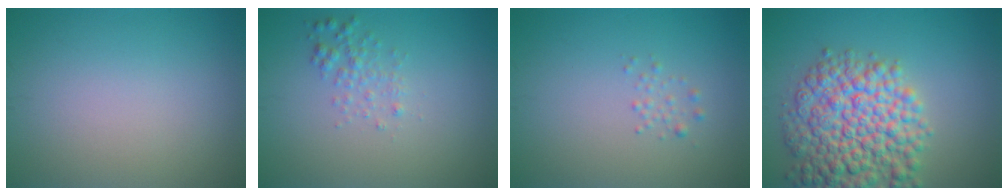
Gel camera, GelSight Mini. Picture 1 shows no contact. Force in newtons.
{"total": 1.5, "press": 1.5, "slide": 0.1}
{"total": 0.8, "press": 0.8, "slide": 0.0}
{"total": 9.7, "press": 9.7, "slide": 0.4}